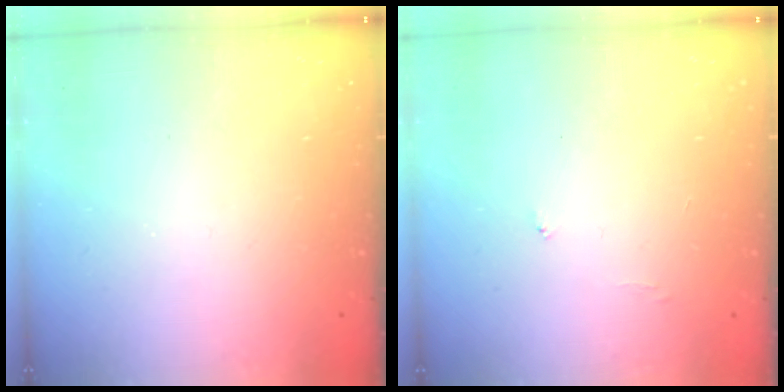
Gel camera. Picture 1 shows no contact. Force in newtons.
{"total": 3.9, "press": 3.9, "slide": 0.3}